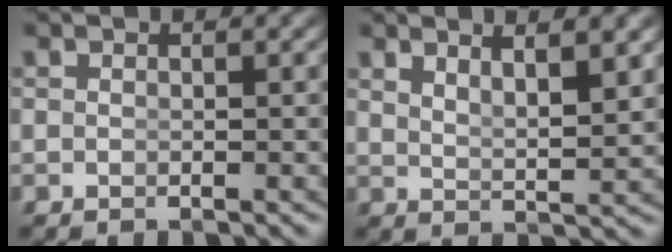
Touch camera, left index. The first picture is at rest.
{"total": 4.3, "force": [2.8, 0.7, 3.2], "torque": [-0.048, -0.006, 0.054]}